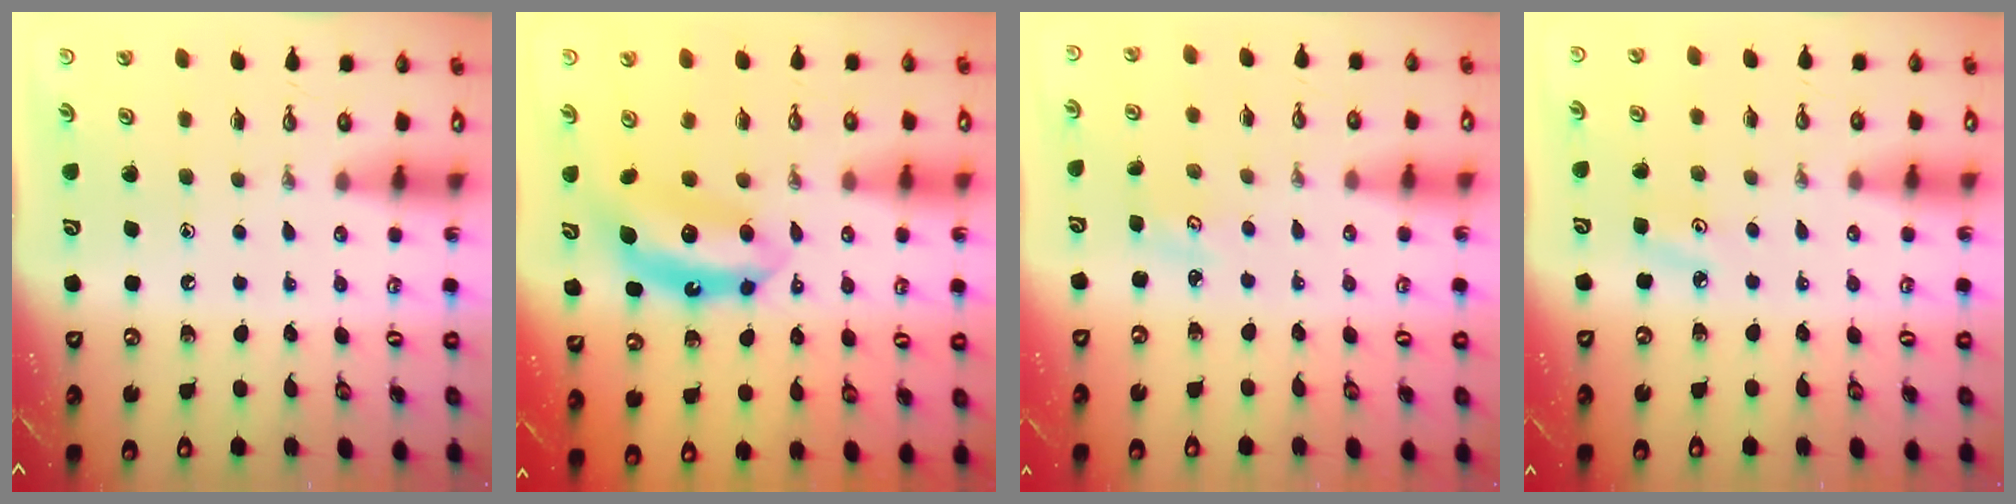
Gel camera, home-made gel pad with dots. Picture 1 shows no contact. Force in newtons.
{"total": 7.0, "press": 7.0, "slide": 0.5}
{"total": 2.1, "press": 2.1, "slide": 0.2}
{"total": 3.7, "press": 3.6, "slide": 0.4}